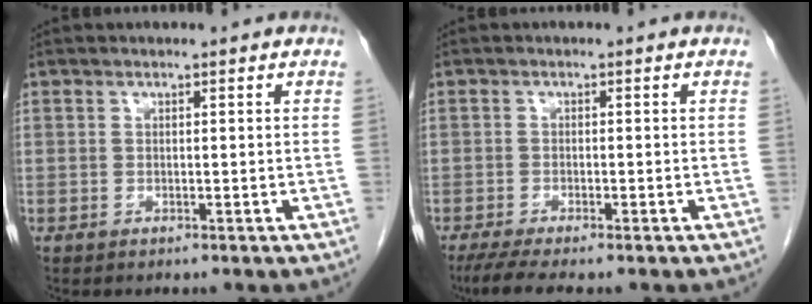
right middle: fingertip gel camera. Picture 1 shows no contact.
{"total": 5.1, "force": [-3.9, 0.5, 3.2], "torque": [-0.055, -0.013, -0.064]}